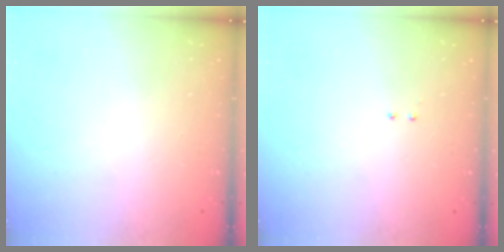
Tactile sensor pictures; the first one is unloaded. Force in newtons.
{"total": 2.0, "press": 2.0, "slide": 0.4}